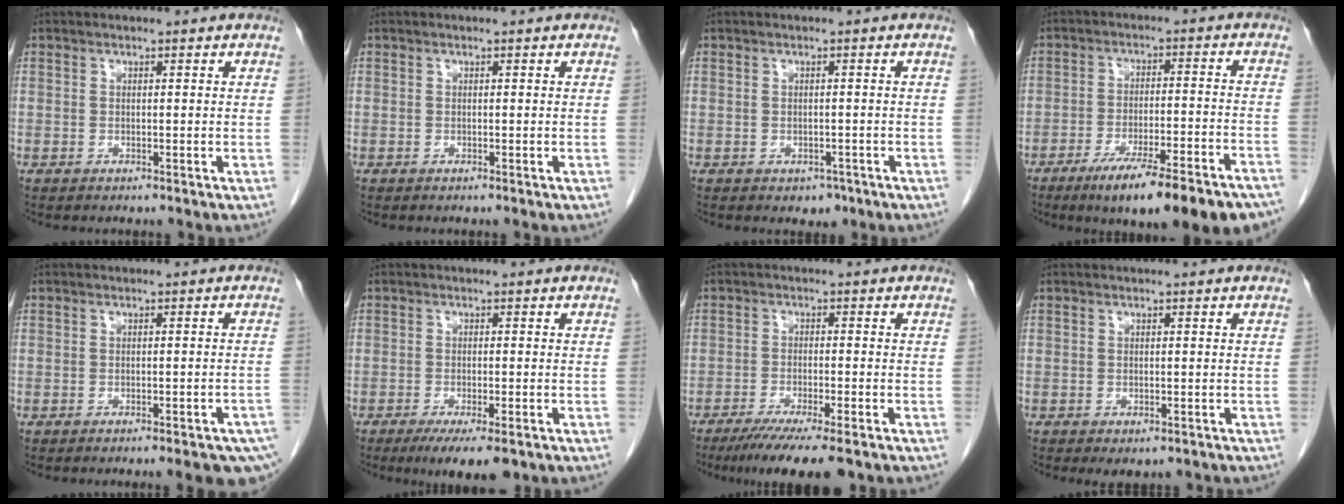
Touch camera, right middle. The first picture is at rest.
{"total": 0.0}
{"total": 1.9, "force": [-1.1, 1.4, 0.9], "torque": [-0.006, 0.003, -0.006]}
{"total": 19.3, "force": [-14.6, 2.1, 12.4], "torque": [-0.121, -0.001, -0.210]}
{"total": 8.2, "force": [-6.3, 1.3, 5.1], "torque": [-0.046, -0.009, -0.072]}
{"total": 7.0, "force": [-4.8, 1.4, 4.9], "torque": [-0.065, -0.015, -0.068]}
{"total": 9.5, "force": [-7.2, 0.4, 6.2], "torque": [-0.086, -0.020, -0.110]}
{"total": 2.9, "force": [-2.2, 1.3, 1.4], "torque": [-0.011, -0.003, -0.027]}